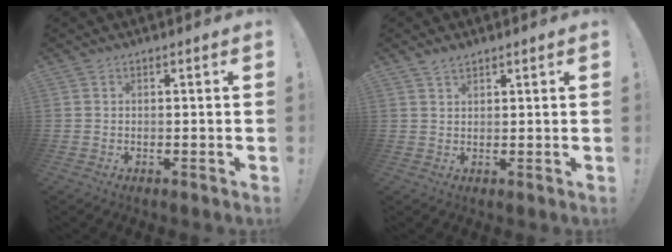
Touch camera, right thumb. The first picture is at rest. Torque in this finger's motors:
{"motor_torque": [-0.06, 0.01, 0.18, 0.03, 0.00]}